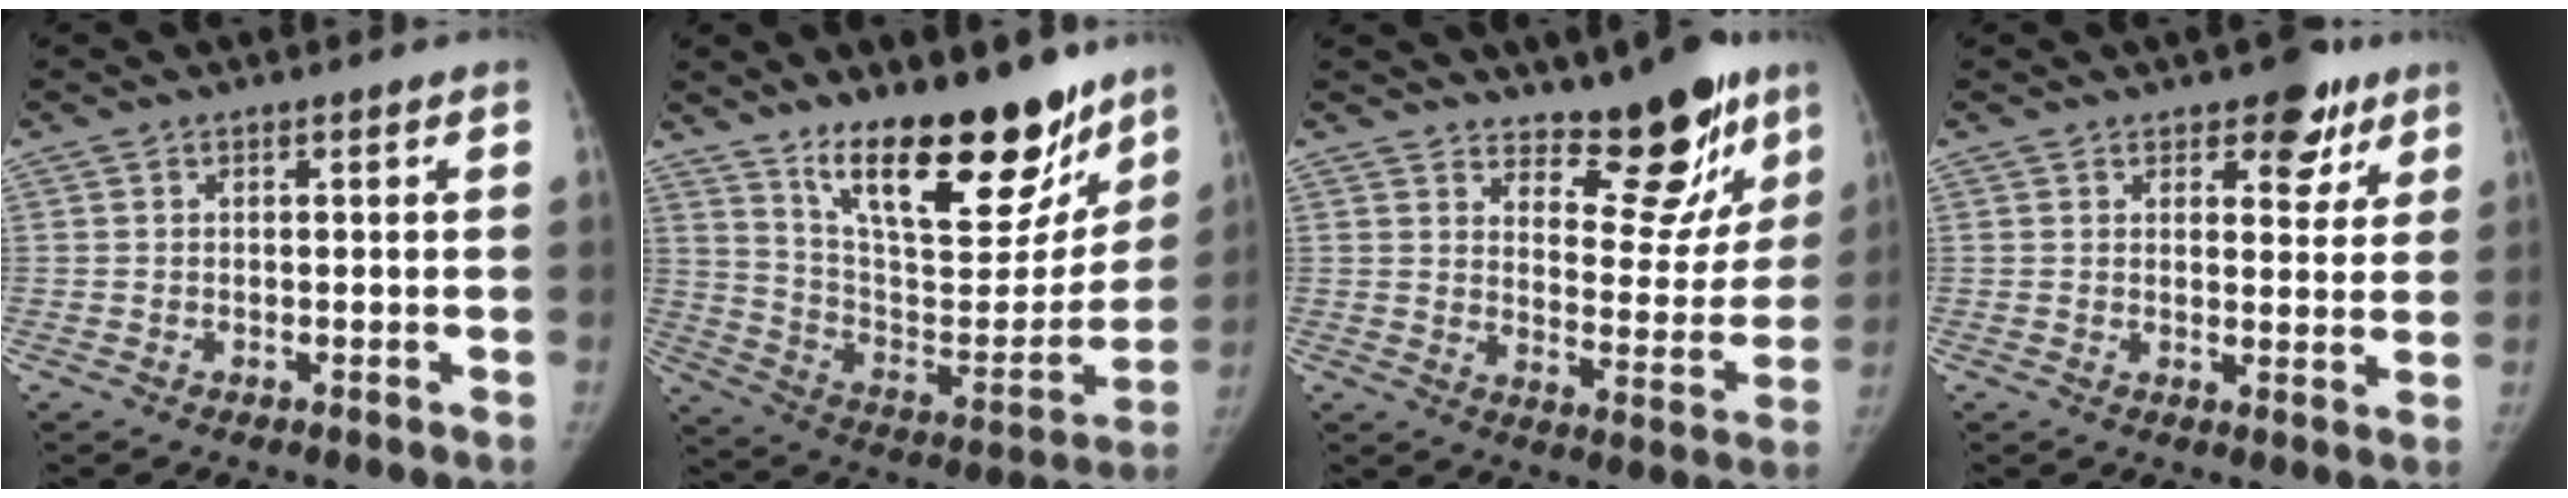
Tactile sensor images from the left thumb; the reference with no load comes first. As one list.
[{"total": 26.9, "force": [17.9, 9.7, 17.5], "torque": [-0.214, -0.096, 0.290]}, {"total": 14.8, "force": [11.0, 5.9, 7.9], "torque": [-0.046, -0.087, 0.159]}, {"total": 7.4, "force": [4.6, 4.1, 4.1], "torque": [-0.012, -0.021, 0.060]}]